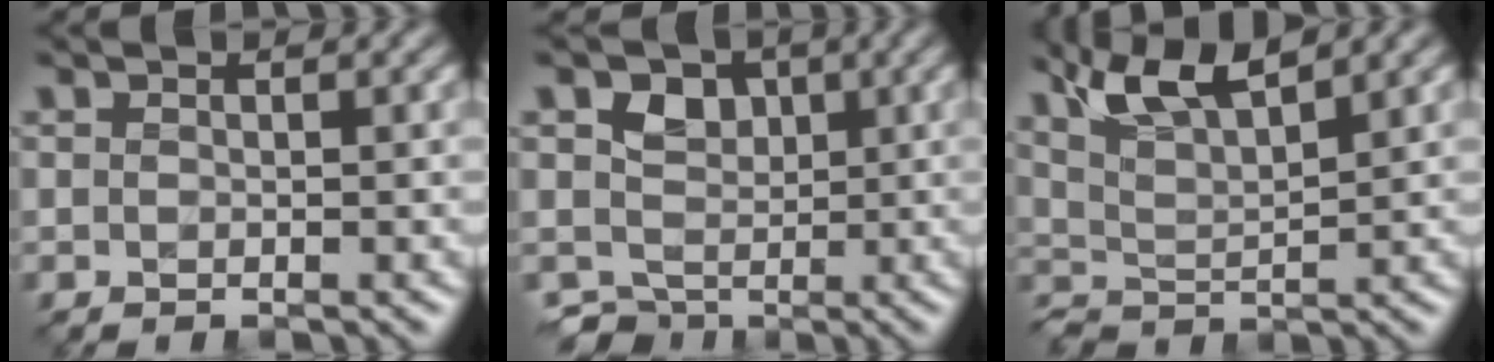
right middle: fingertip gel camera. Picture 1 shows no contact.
{"total": 3.9, "force": [0.4, 3.5, 1.7], "torque": [-0.027, -0.006, 0.005]}
{"total": 5.6, "force": [4.1, 1.4, 3.6], "torque": [-0.072, 0.013, 0.078]}